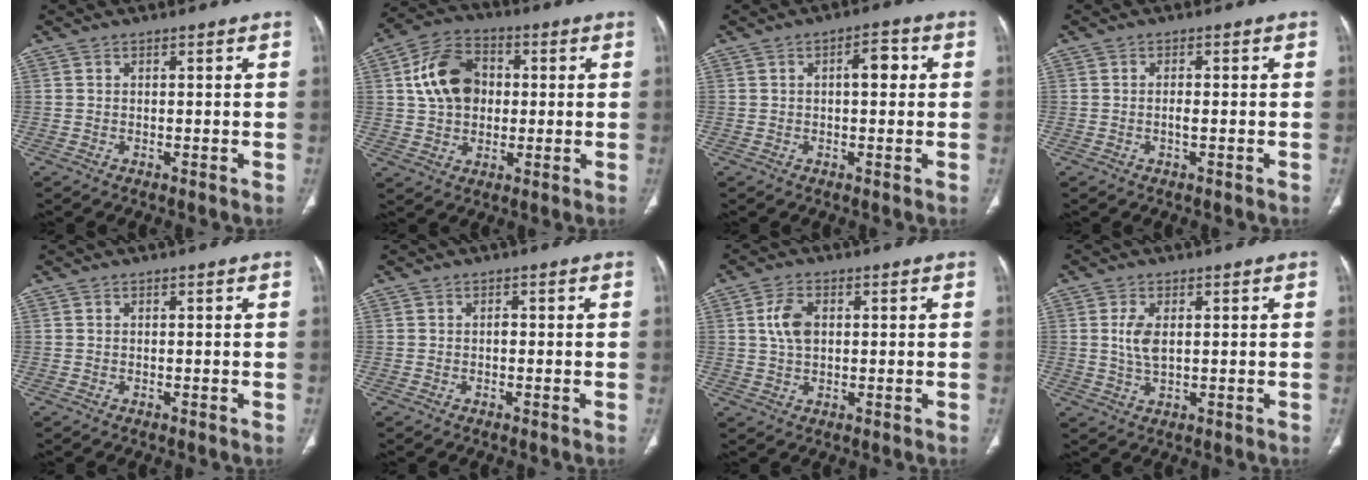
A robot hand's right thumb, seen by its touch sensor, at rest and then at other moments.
{"total": 12.5, "force": [1.6, 9.3, 8.1], "torque": [-0.125, 0.014, 0.024]}
{"total": 4.2, "force": [0.6, 2.0, 3.7], "torque": [-0.045, 0.009, 0.004]}
{"total": 1.4, "force": [-0.4, 0.4, 1.3], "torque": [-0.025, 0.001, -0.009]}
{"total": 0.0}
{"total": 0.8, "force": [-0.1, 0.5, 0.6], "torque": [-0.007, 0.002, -0.005]}
{"total": 5.3, "force": [1.1, 3.3, 4.0], "torque": [-0.080, 0.001, 0.020]}
{"total": 4.4, "force": [0.8, 2.2, 3.8], "torque": [-0.078, -0.005, 0.018]}